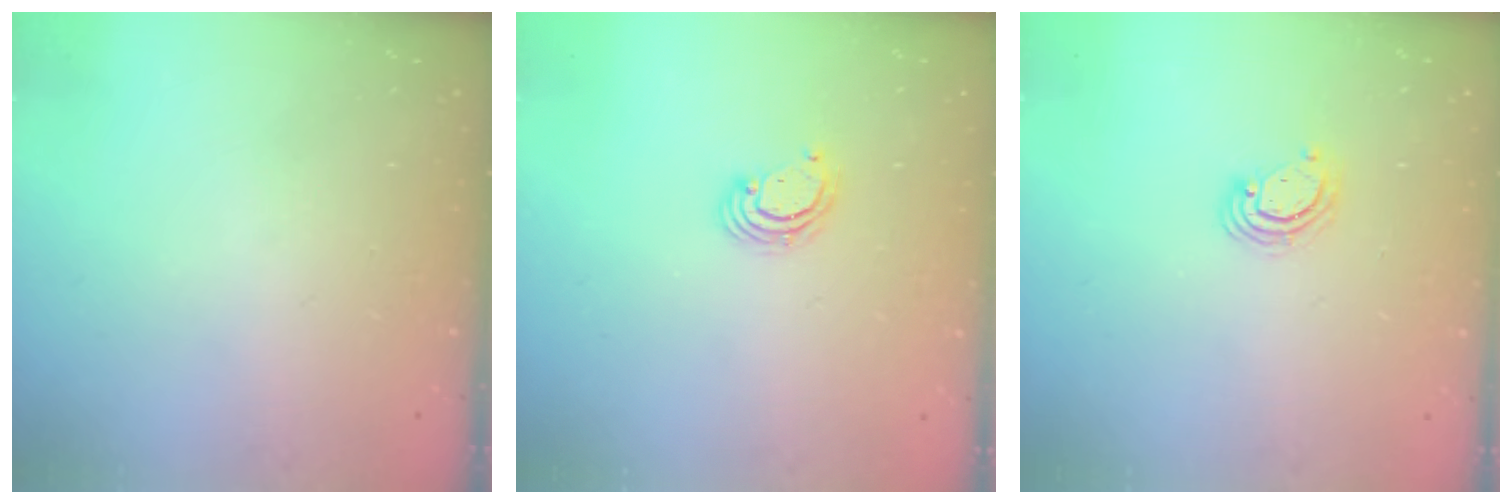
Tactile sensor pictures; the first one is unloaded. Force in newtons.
{"total": 3.2, "press": 3.2, "slide": 0.3}
{"total": 4.0, "press": 4.0, "slide": 0.3}